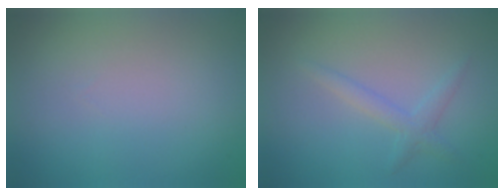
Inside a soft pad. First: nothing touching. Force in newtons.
{"total": 1.7, "press": 1.7, "slide": 0.1}